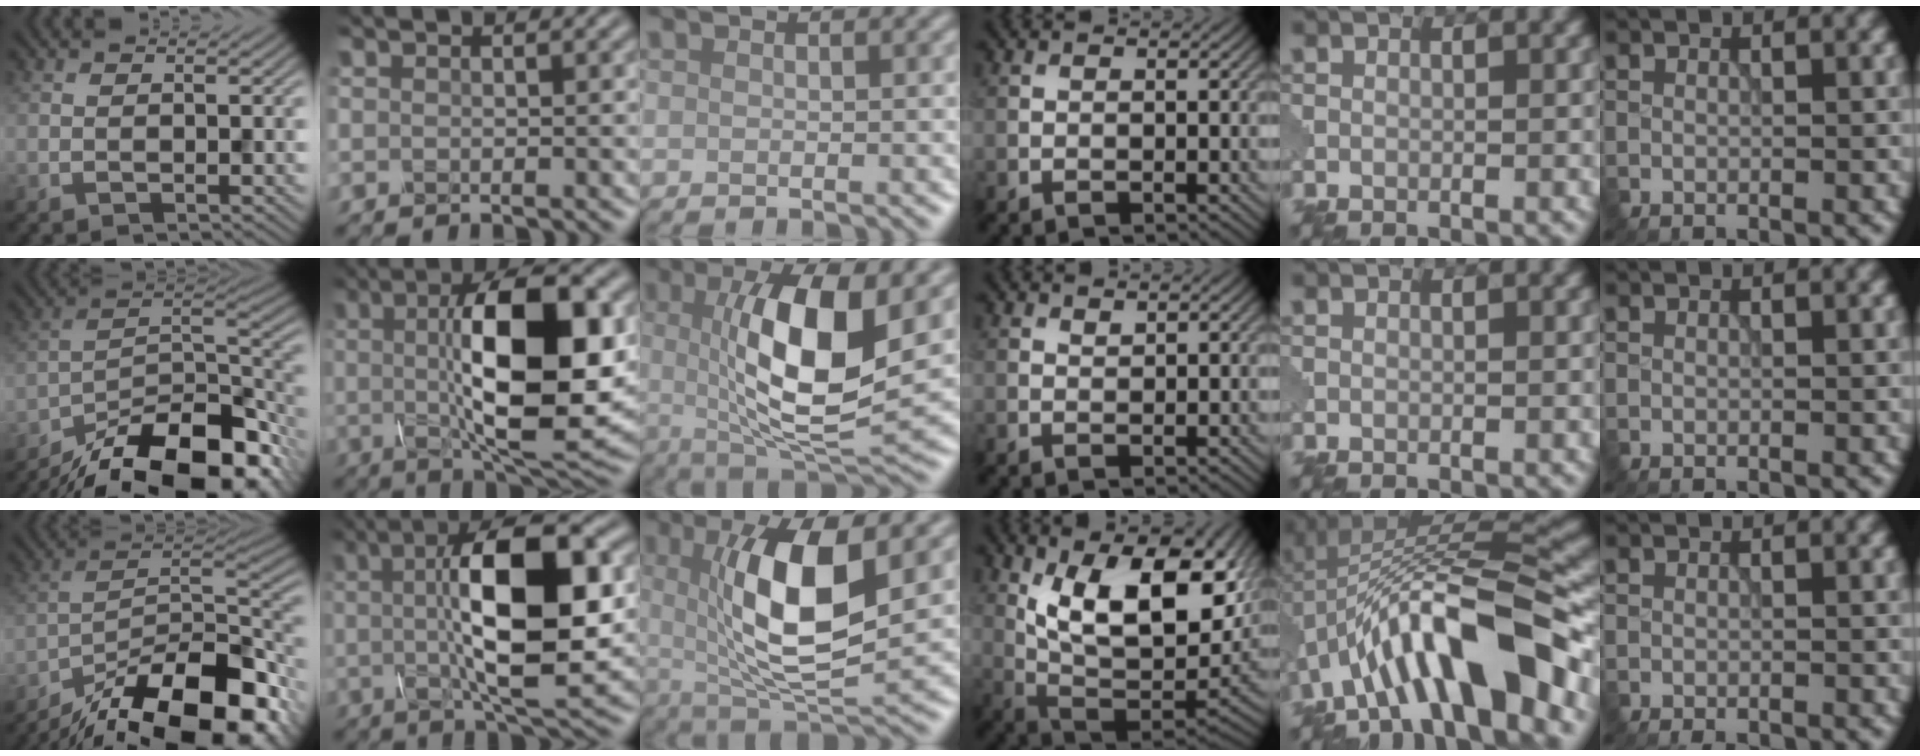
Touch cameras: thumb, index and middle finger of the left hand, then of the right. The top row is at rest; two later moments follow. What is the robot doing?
{"motion": "disassemble", "object": "glue stick"}